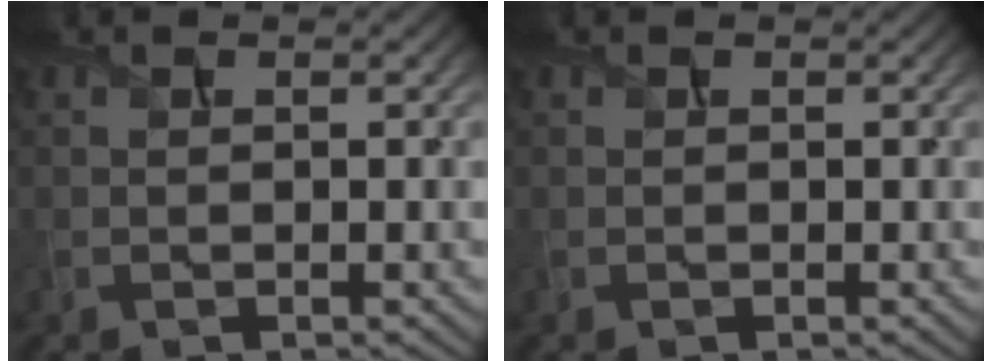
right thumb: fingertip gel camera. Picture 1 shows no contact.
{"total": 0.0}